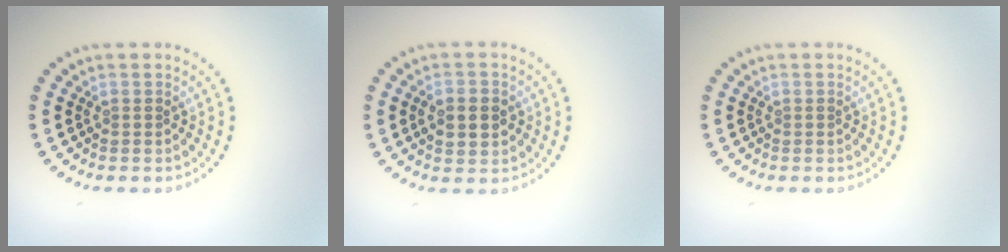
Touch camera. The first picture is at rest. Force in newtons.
{"total": 3.0, "press": 3.0, "slide": 0.2}
{"total": 0.0}